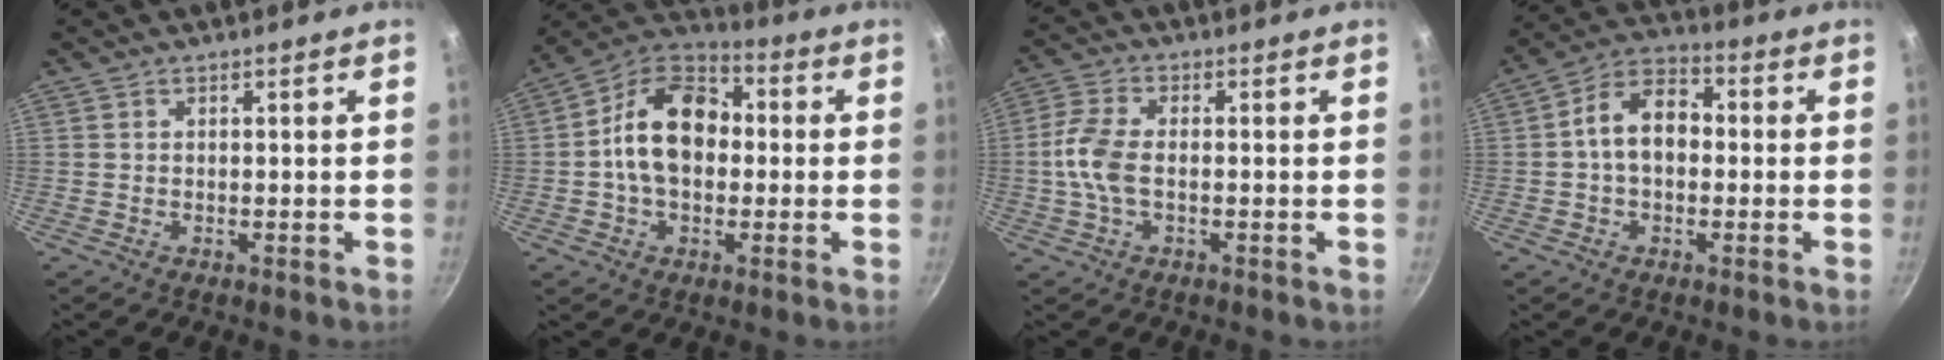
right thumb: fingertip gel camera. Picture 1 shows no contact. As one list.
[{"total": 15.3, "force": [0.2, 10.6, 11.1], "torque": [-0.152, 0.034, -0.018]}, {"total": 7.4, "force": [-0.8, 4.0, 6.1], "torque": [-0.132, 0.016, -0.025]}, {"total": 10.0, "force": [0.0, 6.8, 7.2], "torque": [-0.090, 0.034, -0.015]}]